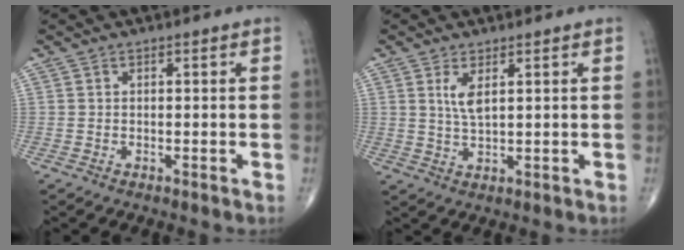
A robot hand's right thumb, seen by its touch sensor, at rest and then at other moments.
{"total": 3.5, "force": [1.4, 1.1, 3.1], "torque": [-0.065, -0.014, 0.033]}